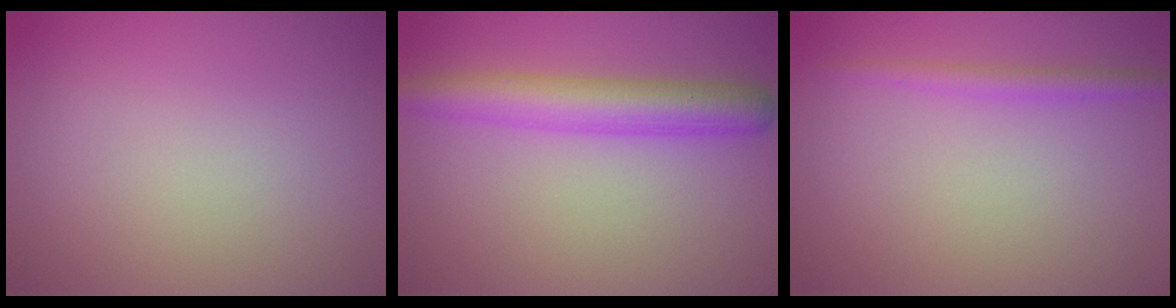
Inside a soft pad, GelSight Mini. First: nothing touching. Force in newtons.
{"total": 4.6, "press": 4.6, "slide": 0.2}
{"total": 1.6, "press": 1.6, "slide": 0.0}